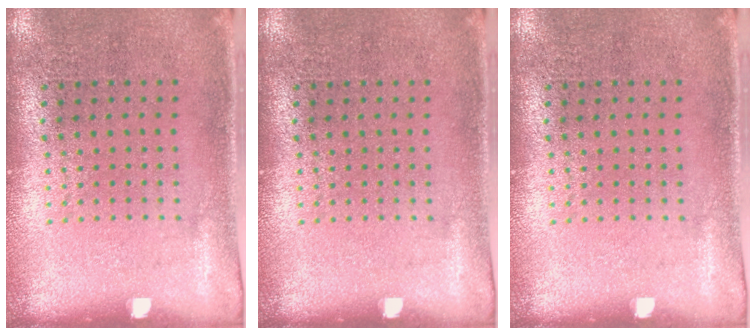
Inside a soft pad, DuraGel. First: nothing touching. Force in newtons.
{"total": 0.0}
{"total": 0.0}